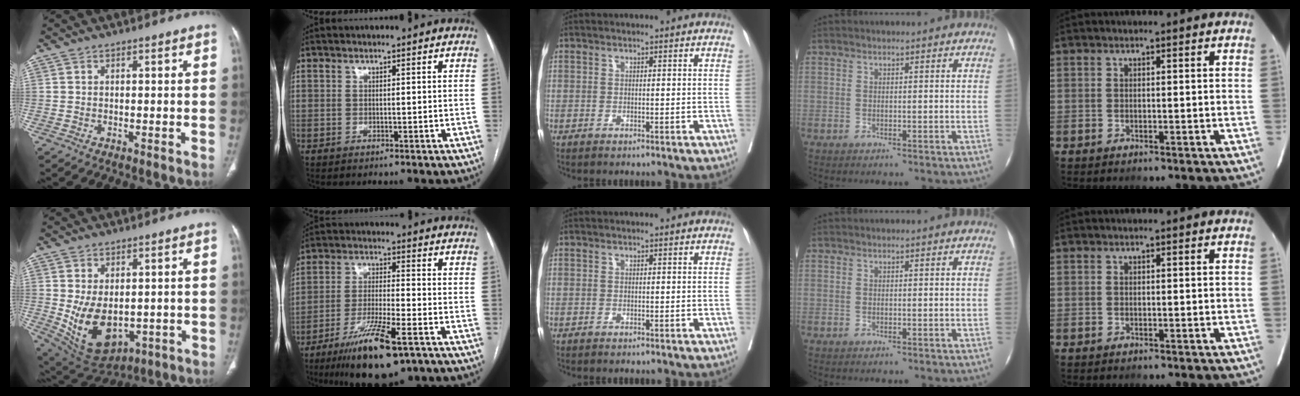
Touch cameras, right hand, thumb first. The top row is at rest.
{"thumb": {"total": 12.7, "force": [-1.2, 8.1, 9.7], "torque": [-0.151, -0.013, 0.015]}, "index": {"total": 13.4, "force": [-8.1, 2.1, 10.5], "torque": [-0.192, -0.027, -0.135]}}